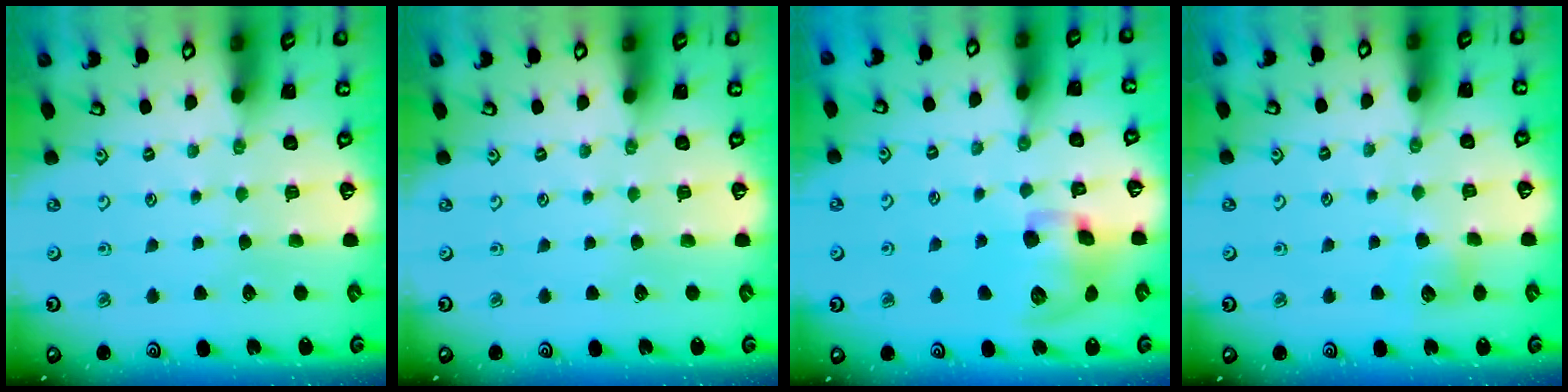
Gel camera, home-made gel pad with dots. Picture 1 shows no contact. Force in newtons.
{"total": 0.0}
{"total": 13.0, "press": 12.9, "slide": 2.0}
{"total": 5.9, "press": 5.9, "slide": 0.8}